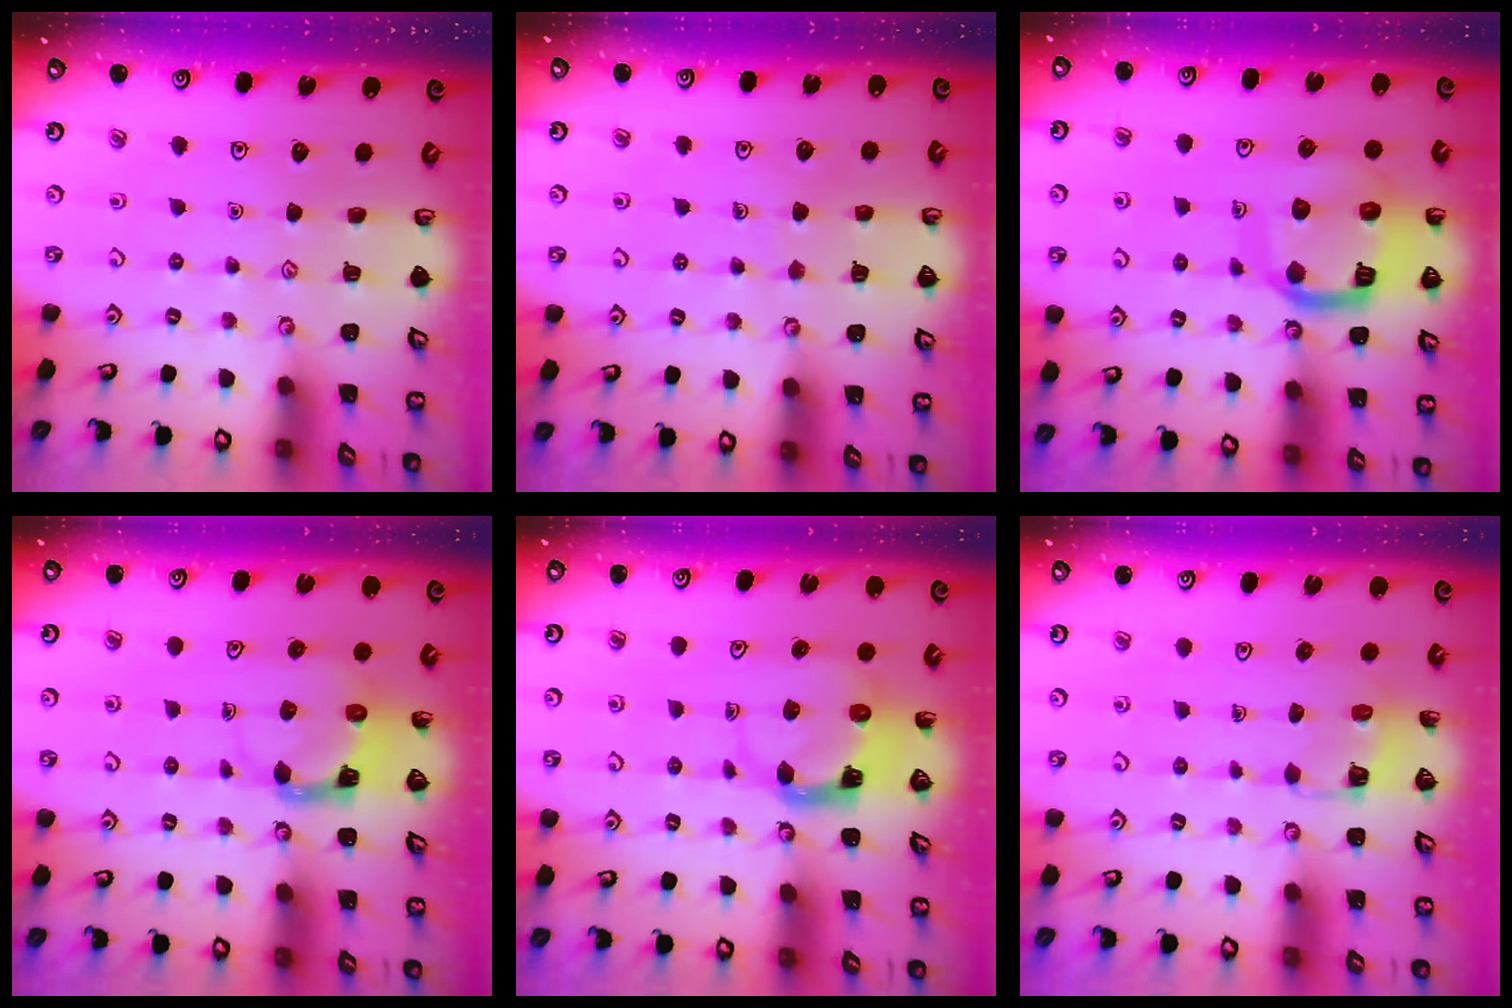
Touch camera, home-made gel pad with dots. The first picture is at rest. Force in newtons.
{"total": 4.1, "press": 4.0, "slide": 0.4}
{"total": 13.8, "press": 13.7, "slide": 1.4}
{"total": 3.9, "press": 3.9, "slide": 0.6}
{"total": 3.9, "press": 3.8, "slide": 0.6}
{"total": 2.9, "press": 2.9, "slide": 0.2}